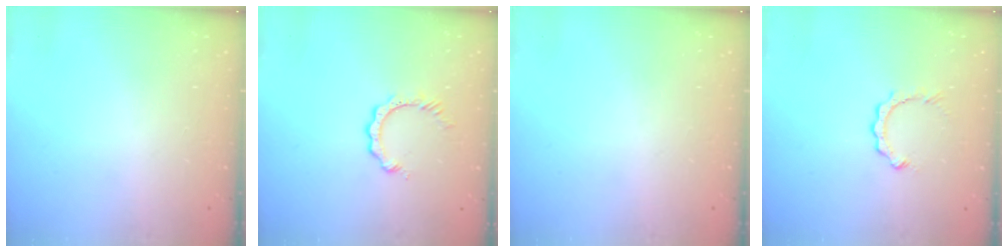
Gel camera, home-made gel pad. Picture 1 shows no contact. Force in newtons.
{"total": 2.8, "press": 2.8, "slide": 0.5}
{"total": 0.0}
{"total": 2.5, "press": 2.5, "slide": 0.3}